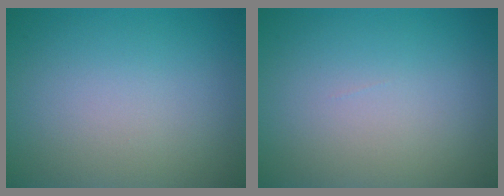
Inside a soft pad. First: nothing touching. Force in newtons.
{"total": 0.0}